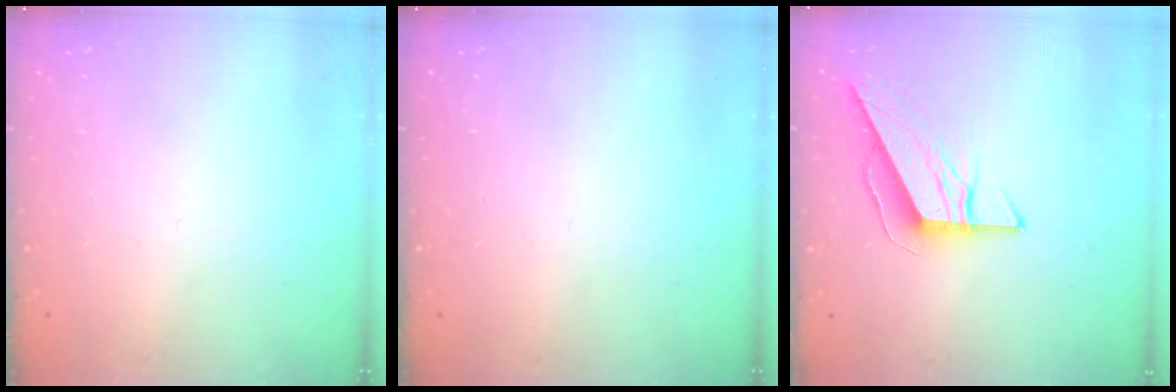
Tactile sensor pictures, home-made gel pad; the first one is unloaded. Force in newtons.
{"total": 0.0}
{"total": 8.3, "press": 8.3, "slide": 0.7}